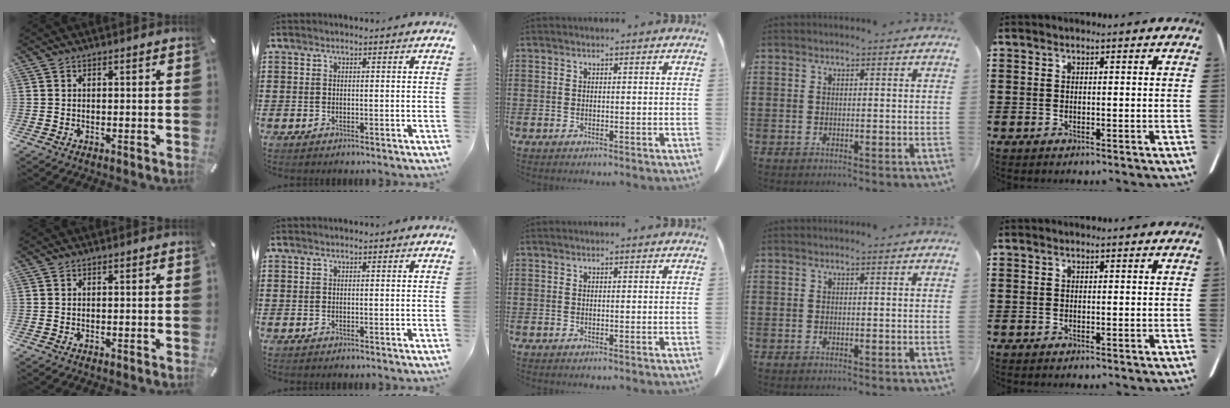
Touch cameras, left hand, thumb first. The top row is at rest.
{}